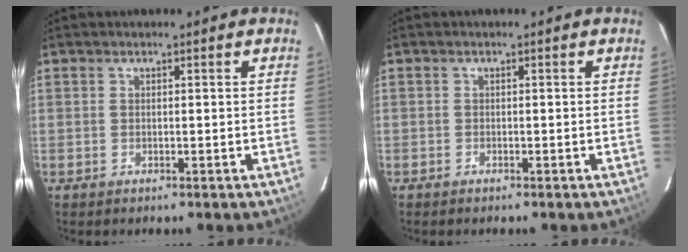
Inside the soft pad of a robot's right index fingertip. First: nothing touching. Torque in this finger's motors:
{"motor_torque": [-0.40, -0.22, -0.75, -0.21]}